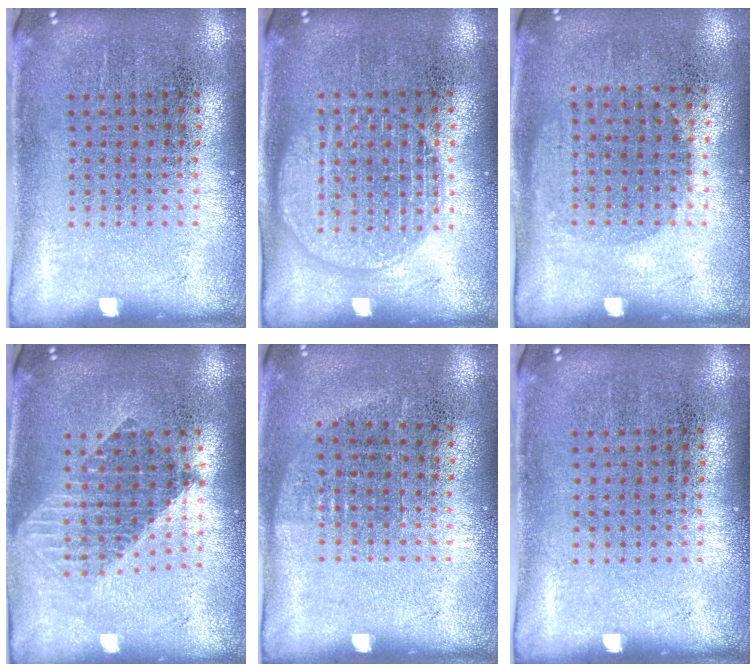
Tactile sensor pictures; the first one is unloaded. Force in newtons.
{"total": 1.6, "press": 1.6, "slide": 0.1}
{"total": 1.0, "press": 0.9, "slide": 0.5}
{"total": 1.6, "press": 1.4, "slide": 0.9}
{"total": 0.6, "press": 0.6, "slide": 0.3}
{"total": 0.0}